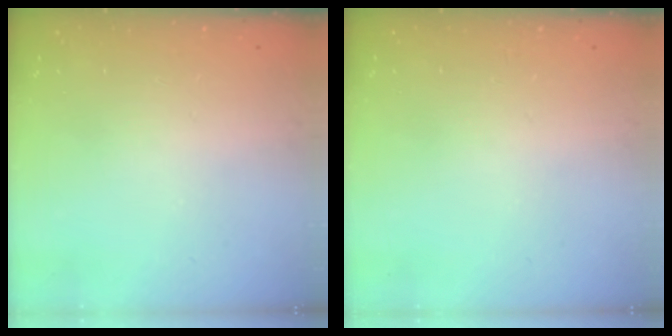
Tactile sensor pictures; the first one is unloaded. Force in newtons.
{"total": 0.0}